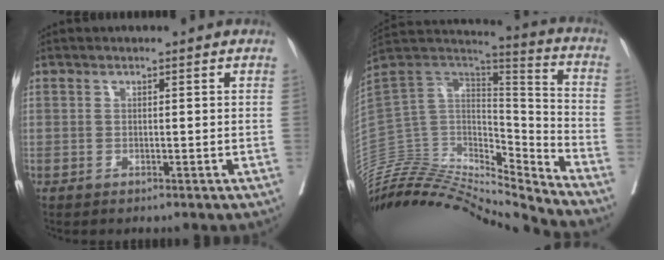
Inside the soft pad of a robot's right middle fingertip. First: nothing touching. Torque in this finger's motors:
{"motor_torque": [0.42, -1.72, 0.54, 0.21]}